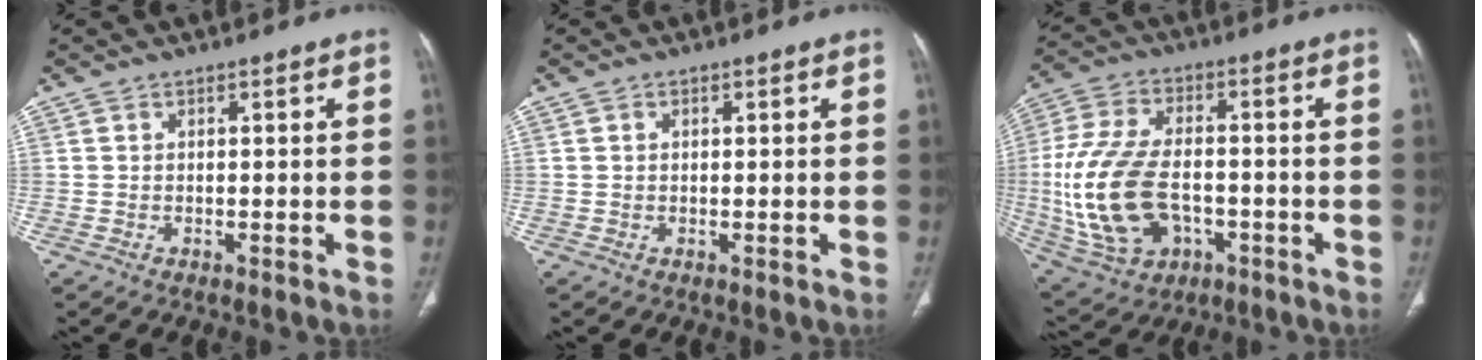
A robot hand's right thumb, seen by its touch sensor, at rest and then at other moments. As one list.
[{"total": 0.5, "force": [0.2, 0.4, 0.3], "torque": [-0.005, 0.000, 0.003]}, {"total": 19.5, "force": [-2.9, 12.2, 14.9], "torque": [-0.316, 0.009, -0.035]}]